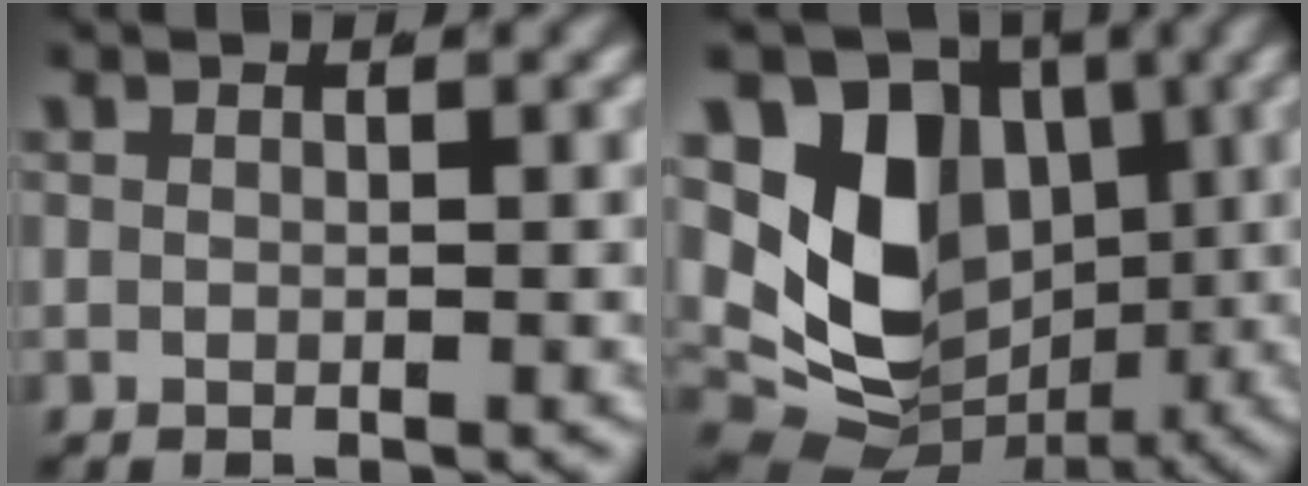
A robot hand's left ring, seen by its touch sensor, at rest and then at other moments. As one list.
[{"total": 15.9, "force": [0.7, 12.5, 9.8], "torque": [-0.173, -0.039, 0.018]}]